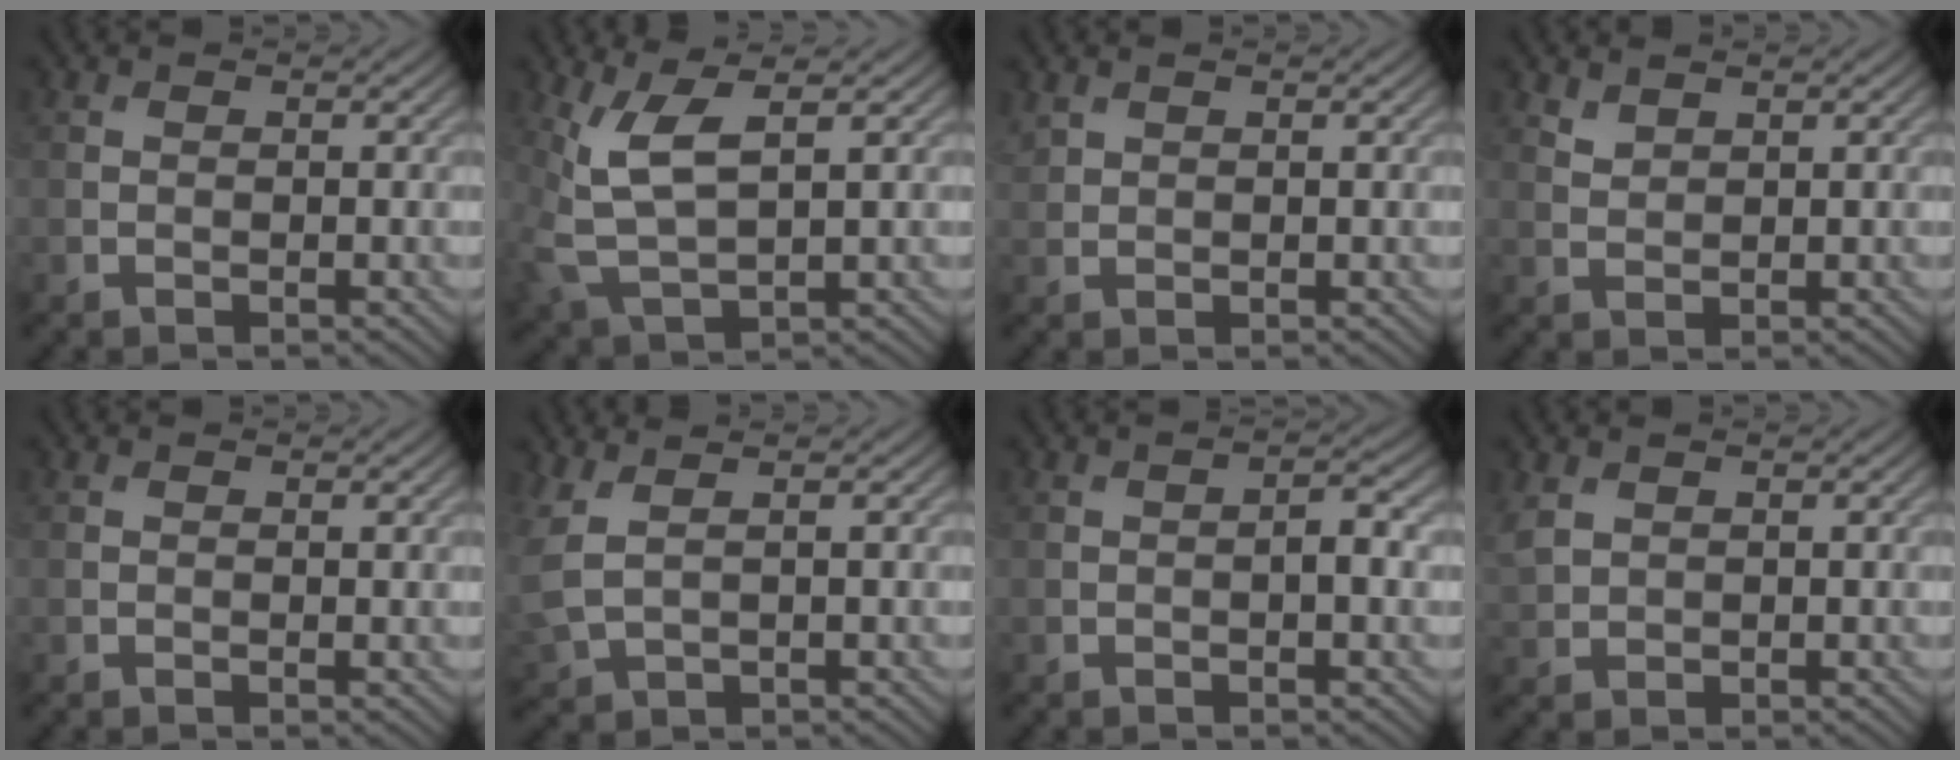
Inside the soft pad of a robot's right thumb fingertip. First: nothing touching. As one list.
[{"total": 6.5, "force": [2.0, 2.2, 5.7], "torque": [-0.149, 0.003, 0.045]}, {"total": 1.1, "force": [1.0, 0.4, 0.3], "torque": [-0.014, 0.004, 0.026]}, {"total": 1.5, "force": [1.3, 0.5, 0.5], "torque": [-0.016, 0.001, 0.032]}, {"total": 0.0}, {"total": 3.6, "force": [1.5, 1.6, 2.8], "torque": [-0.094, 0.000, 0.039]}, {"total": 2.1, "force": [-0.2, 0.6, 2.0], "torque": [-0.033, 0.003, -0.005]}, {"total": 2.1, "force": [1.2, 1.4, 1.1], "torque": [-0.037, 0.003, 0.030]}]